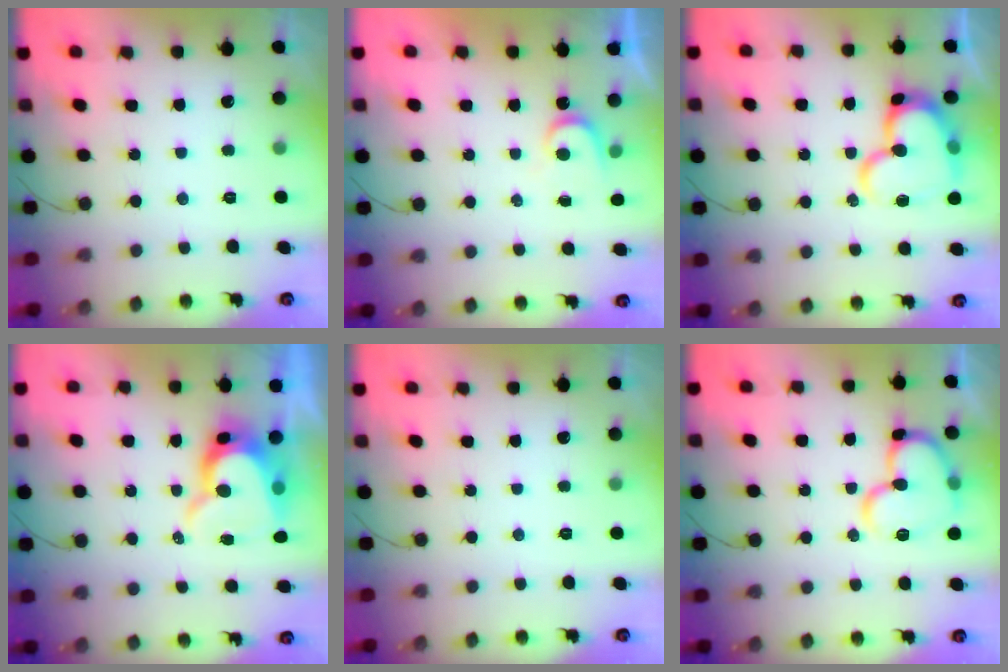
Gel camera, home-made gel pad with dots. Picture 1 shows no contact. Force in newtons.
{"total": 3.4, "press": 3.3, "slide": 0.3}
{"total": 18.2, "press": 18.1, "slide": 1.8}
{"total": 11.5, "press": 11.5, "slide": 0.9}
{"total": 0.0}
{"total": 15.5, "press": 15.4, "slide": 1.6}